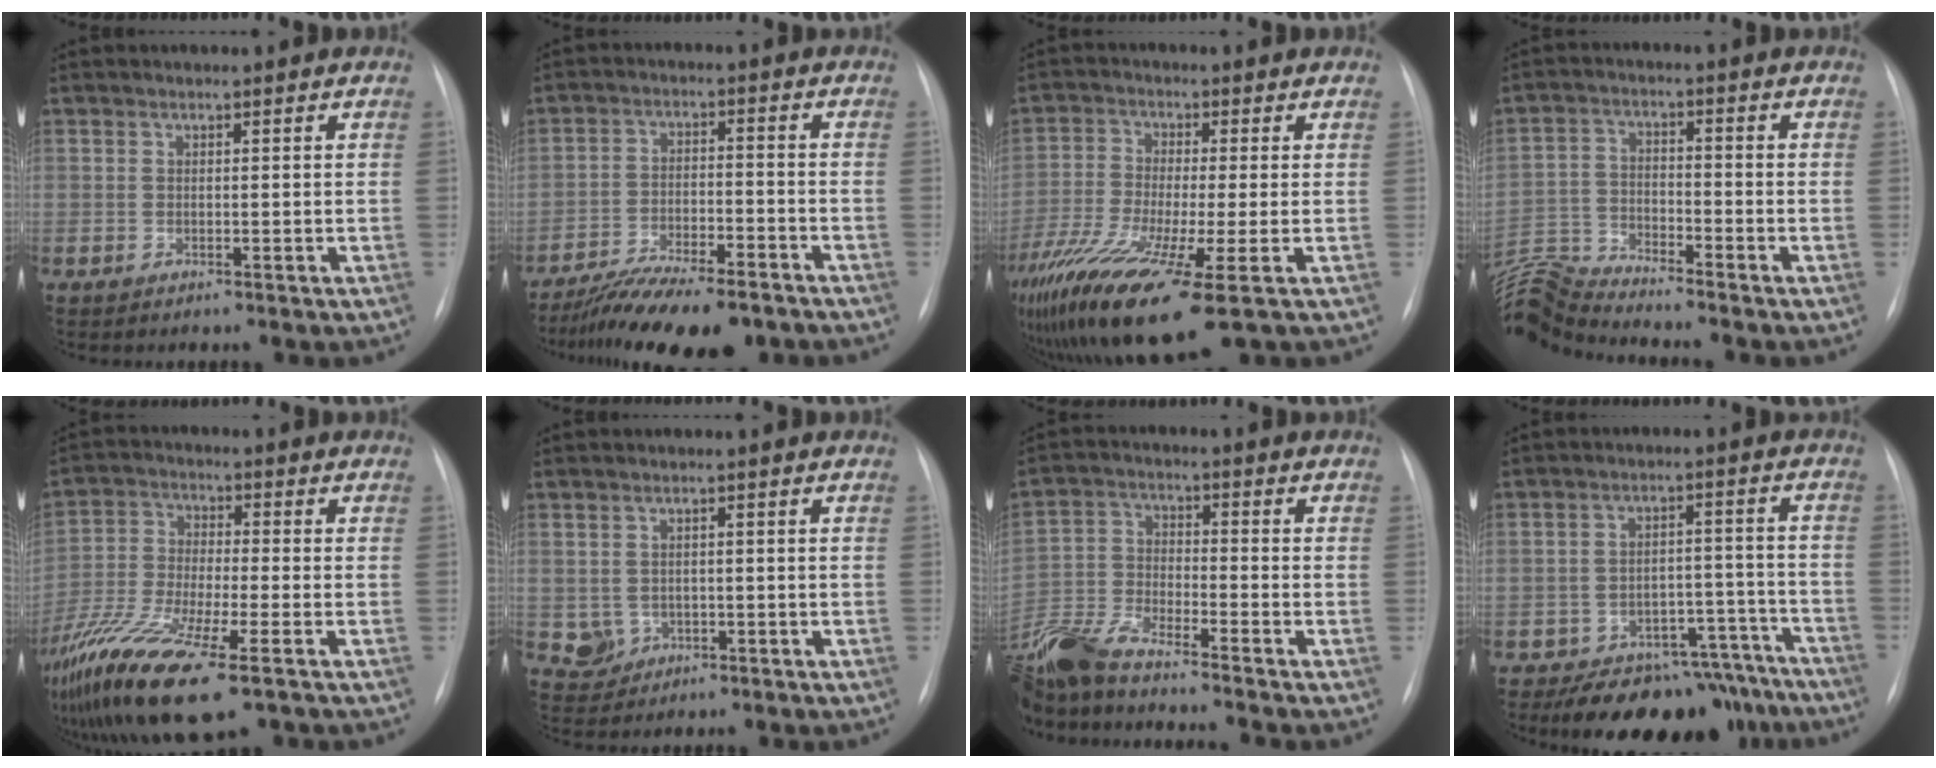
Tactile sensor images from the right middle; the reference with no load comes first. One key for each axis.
{"total": 14.1, "fx": -11.7, "fy": 3.1, "fz": 7.2, "tx": -0.121, "ty": -0.004, "tz": -0.185}
{"total": 16.4, "fx": -9.5, "fy": 1.7, "fz": 13.3, "tx": -0.278, "ty": -0.052, "tz": -0.170}
{"total": 9.0, "fx": -8.7, "fy": -2.0, "fz": 0.5, "tx": -0.024, "ty": 0.003, "tz": -0.174}
{"total": 17.2, "fx": -10.4, "fy": 3.3, "fz": 13.3, "tx": -0.299, "ty": -0.044, "tz": -0.190}
{"total": 3.3, "fx": -0.7, "fy": 3.1, "fz": 0.7, "tx": -0.009, "ty": 0.003, "tz": -0.002}
{"total": 13.3, "fx": -11.8, "fy": 0.1, "fz": 6.1, "tx": -0.136, "ty": -0.018, "tz": -0.227}
{"total": 16.7, "fx": -14.4, "fy": 7.1, "fz": 4.6, "tx": -0.029, "ty": 0.044, "tz": -0.187}